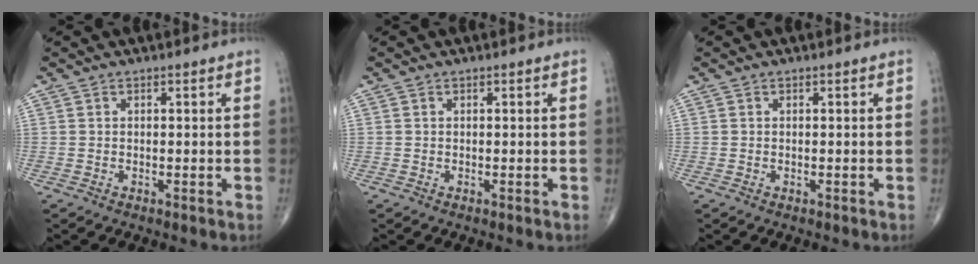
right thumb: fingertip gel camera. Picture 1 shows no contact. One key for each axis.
{"total": 0.0}
{"total": 0.0}